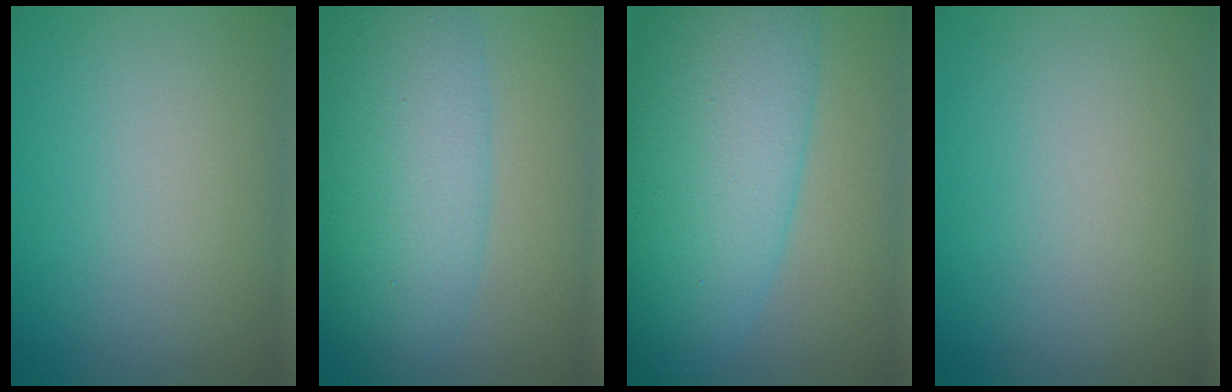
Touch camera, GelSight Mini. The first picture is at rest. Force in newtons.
{"total": 8.7, "press": 8.7, "slide": 0.2}
{"total": 12.3, "press": 12.3, "slide": 0.1}
{"total": 0.0}